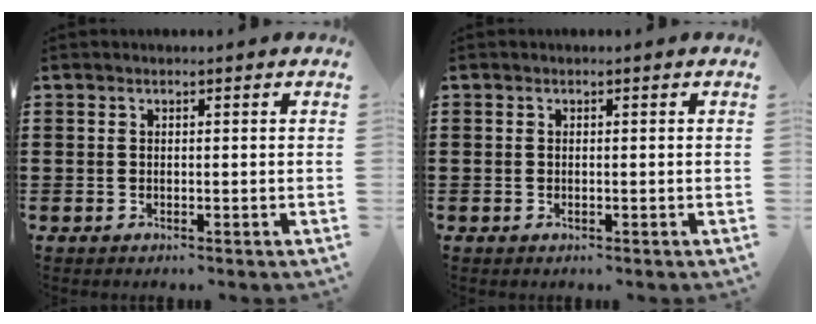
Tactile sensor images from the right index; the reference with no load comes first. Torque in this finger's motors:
{"motor_torque": [0.23, 0.18, 0.02, -0.02]}